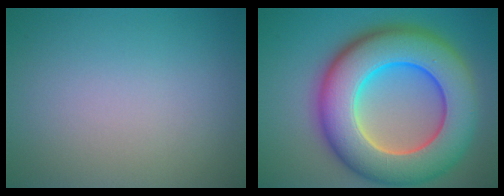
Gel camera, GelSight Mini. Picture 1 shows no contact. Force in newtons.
{"total": 13.6, "press": 13.6, "slide": 0.6}